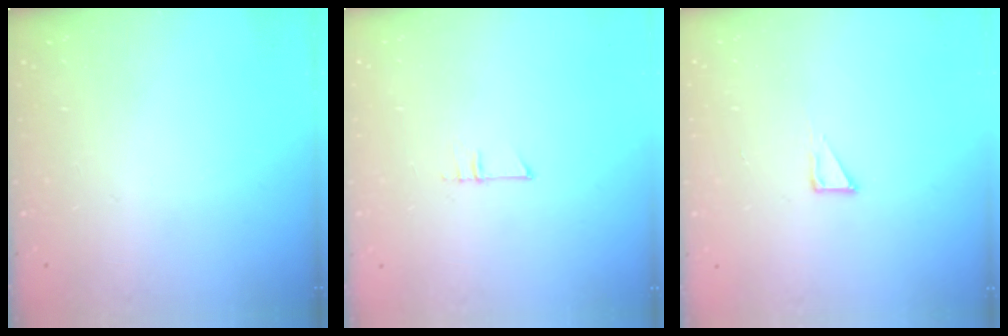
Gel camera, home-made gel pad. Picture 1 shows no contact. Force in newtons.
{"total": 4.6, "press": 4.6, "slide": 0.4}
{"total": 2.1, "press": 2.1, "slide": 0.1}